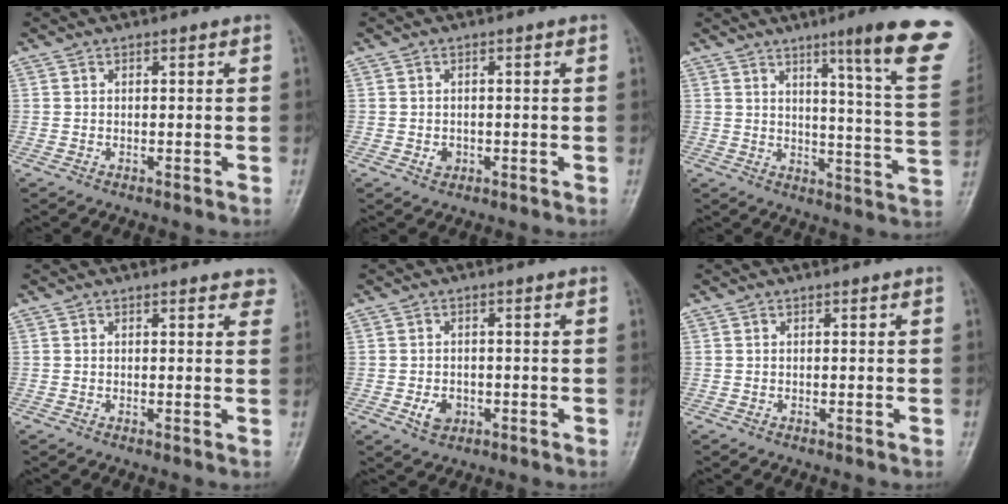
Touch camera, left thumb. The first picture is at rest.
{"total": 1.7, "force": [-0.4, 1.4, 0.7], "torque": [-0.004, 0.002, -0.005]}
{"total": 18.3, "force": [10.5, 1.0, 14.9], "torque": [-0.173, -0.058, 0.129]}
{"total": 3.3, "force": [2.7, 1.4, 1.3], "torque": [0.012, -0.007, 0.018]}
{"total": 3.5, "force": [-1.1, 2.7, 1.9], "torque": [-0.024, 0.002, -0.015]}
{"total": 0.0}